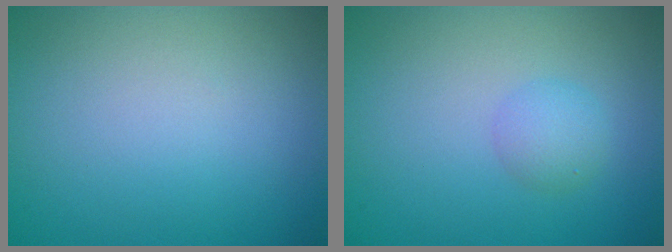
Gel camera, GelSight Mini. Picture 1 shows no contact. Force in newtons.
{"total": 1.8, "press": 1.8, "slide": 0.0}